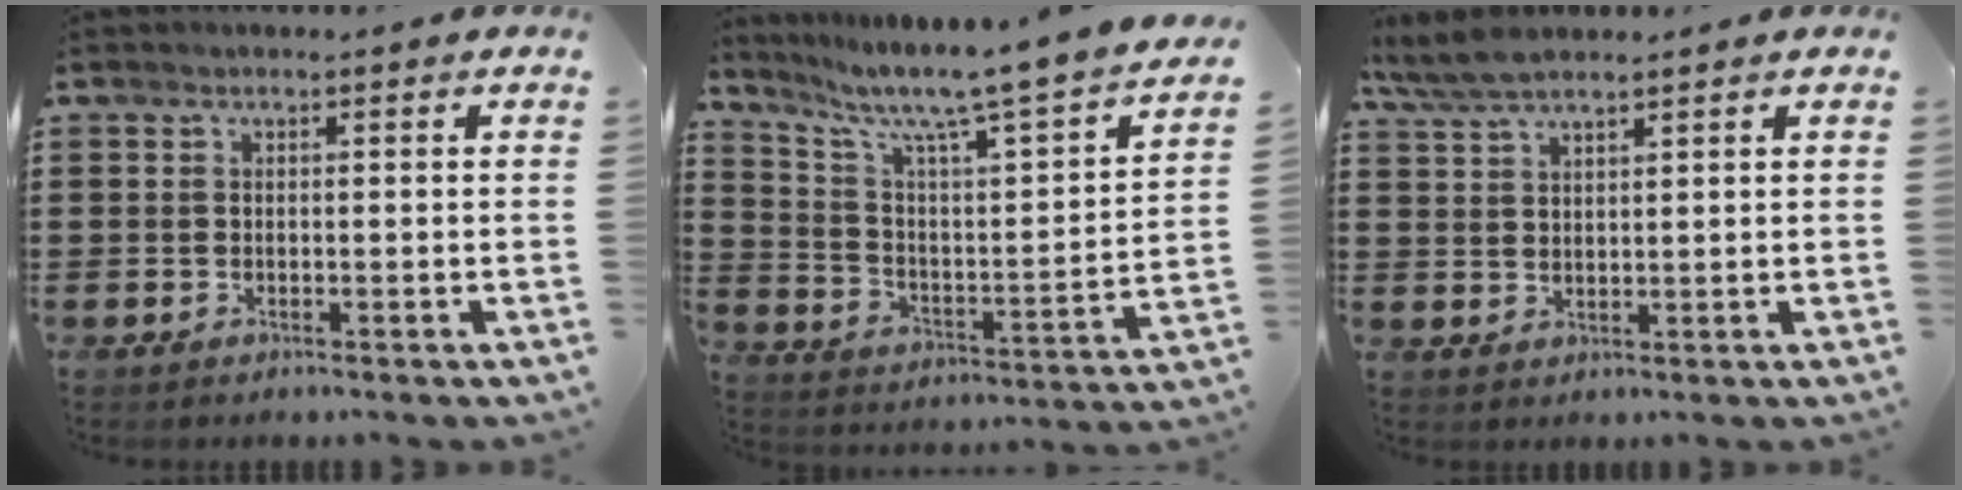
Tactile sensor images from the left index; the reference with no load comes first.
{"total": 7.1, "force": [5.8, -0.1, 4.1], "torque": [-0.105, -0.053, 0.086]}
{"total": 4.4, "force": [3.6, 0.9, 2.3], "torque": [-0.054, 0.000, 0.069]}